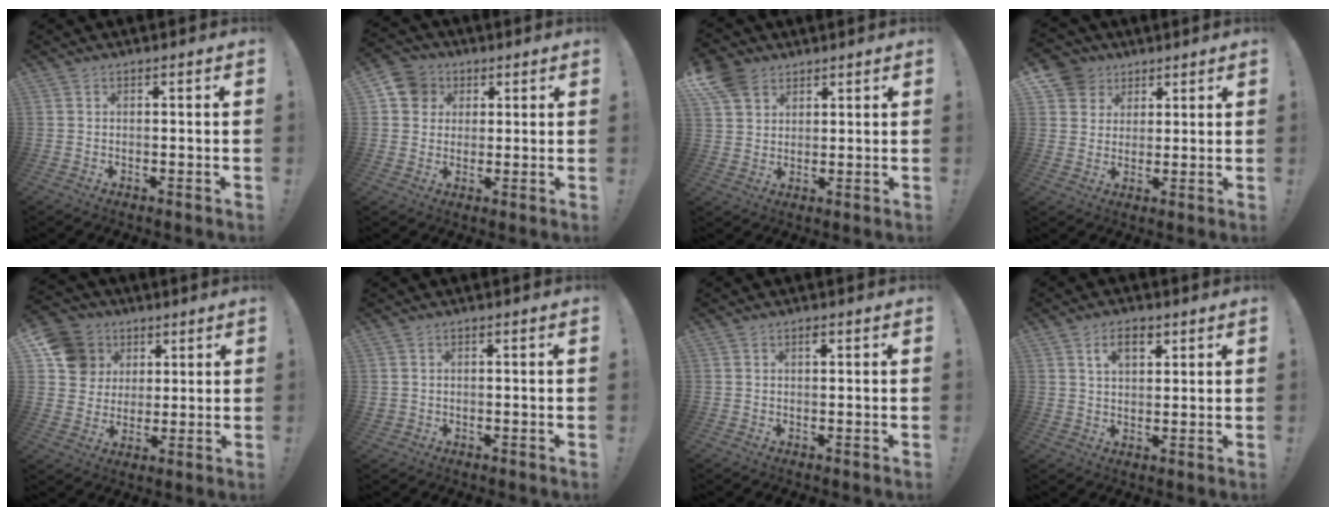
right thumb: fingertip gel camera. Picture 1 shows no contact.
{"total": 8.4, "force": [2.7, 7.5, 2.6], "torque": [-0.041, -0.002, 0.056]}
{"total": 7.9, "force": [5.0, 5.4, 2.9], "torque": [-0.054, -0.023, 0.100]}
{"total": 7.7, "force": [3.9, 6.6, 1.3], "torque": [-0.022, -0.023, 0.079]}
{"total": 12.8, "force": [4.8, 11.1, 4.2], "torque": [-0.053, -0.016, 0.101]}
{"total": 1.1, "force": [-0.1, 1.0, 0.5], "torque": [-0.010, 0.004, -0.001]}
{"total": 0.9, "force": [0.5, 0.4, 0.7], "torque": [-0.003, -0.002, 0.006]}
{"total": 6.9, "force": [3.5, 3.9, 4.4], "torque": [-0.066, -0.001, 0.060]}